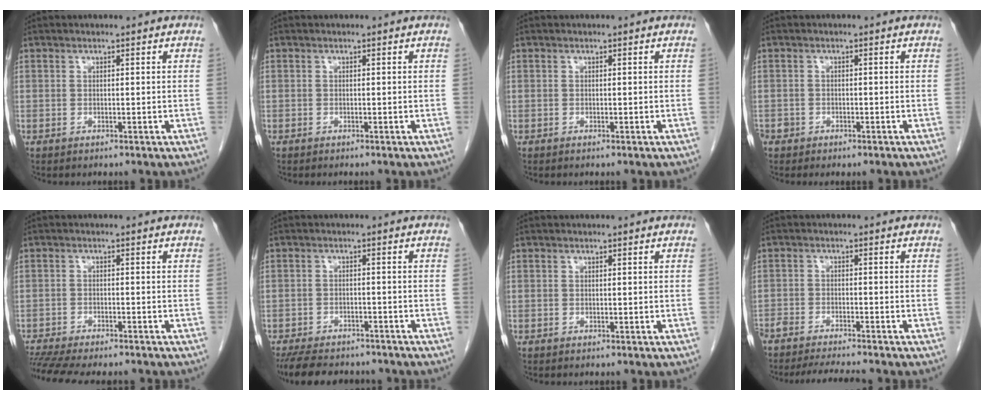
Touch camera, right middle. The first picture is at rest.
{"total": 0.0}
{"total": 0.0}
{"total": 1.6, "force": [-1.1, 1.0, 0.3], "torque": [-0.007, 0.003, -0.018]}
{"total": 12.2, "force": [-10.7, 2.3, 5.5], "torque": [-0.094, -0.006, -0.154]}
{"total": 12.8, "force": [-10.9, 4.3, 5.1], "torque": [-0.104, -0.005, -0.150]}
{"total": 0.0}
{"total": 7.9, "force": [-7.2, 0.4, 3.1], "torque": [-0.041, -0.013, -0.115]}